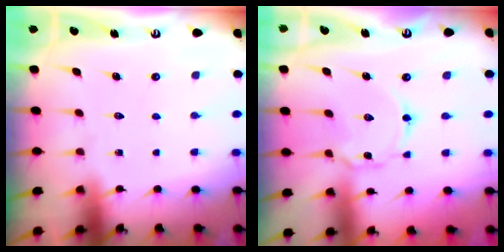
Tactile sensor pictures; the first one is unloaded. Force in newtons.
{"total": 2.7, "press": 2.7, "slide": 0.4}